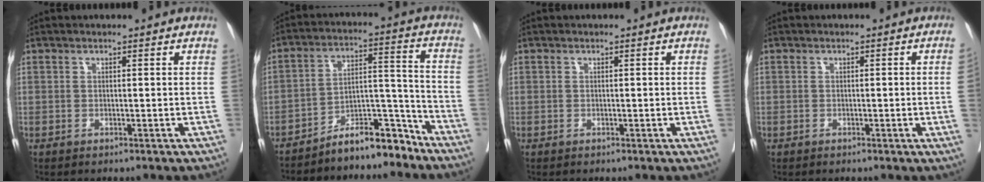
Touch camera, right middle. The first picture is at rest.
{"total": 9.2, "force": [-8.0, 2.2, 3.9], "torque": [-0.057, 0.039, -0.135]}
{"total": 0.0}
{"total": 1.9, "force": [-0.4, -0.5, 1.8], "torque": [-0.025, 0.001, -0.003]}